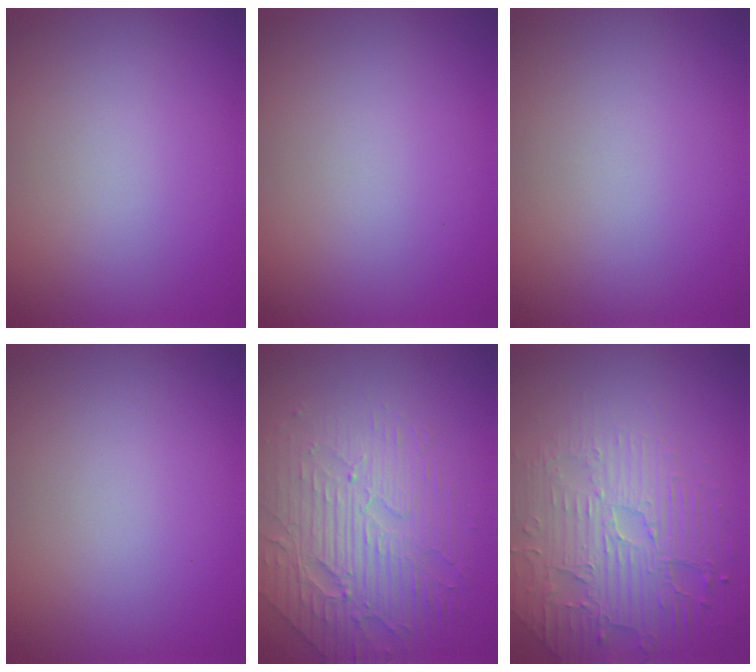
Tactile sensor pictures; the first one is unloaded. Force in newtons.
{"total": 0.0}
{"total": 0.0}
{"total": 0.0}
{"total": 5.2, "press": 4.2, "slide": 3.0}
{"total": 4.3, "press": 4.1, "slide": 1.4}